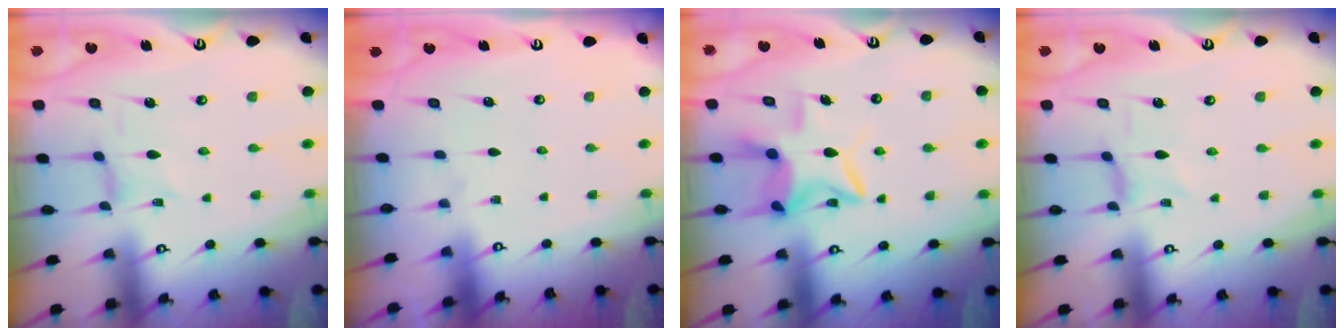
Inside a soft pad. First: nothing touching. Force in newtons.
{"total": 0.0}
{"total": 10.9, "press": 10.9, "slide": 0.8}
{"total": 0.0}